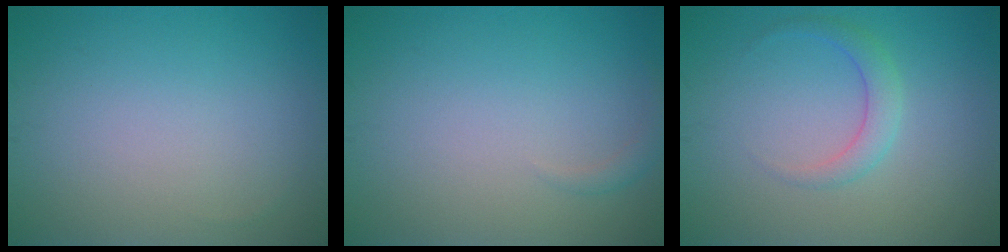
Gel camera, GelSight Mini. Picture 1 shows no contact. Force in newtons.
{"total": 0.9, "press": 0.9, "slide": 0.1}
{"total": 2.0, "press": 2.0, "slide": 0.1}